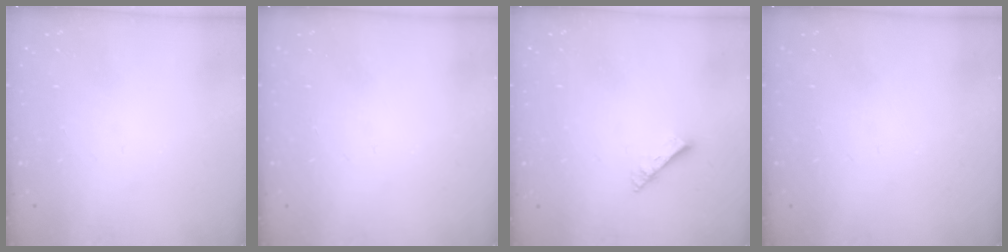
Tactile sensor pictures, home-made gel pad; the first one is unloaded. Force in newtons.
{"total": 0.0}
{"total": 3.5, "press": 3.4, "slide": 0.4}
{"total": 0.0}